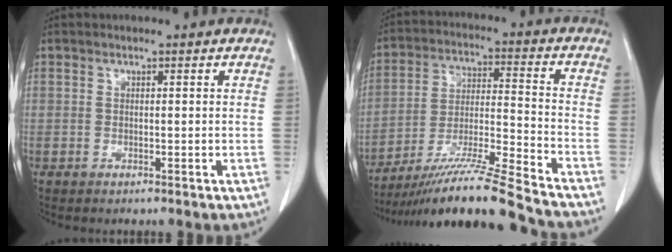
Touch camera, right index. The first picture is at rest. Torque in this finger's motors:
{"motor_torque": [1.10, -1.05, 0.67, 0.20]}